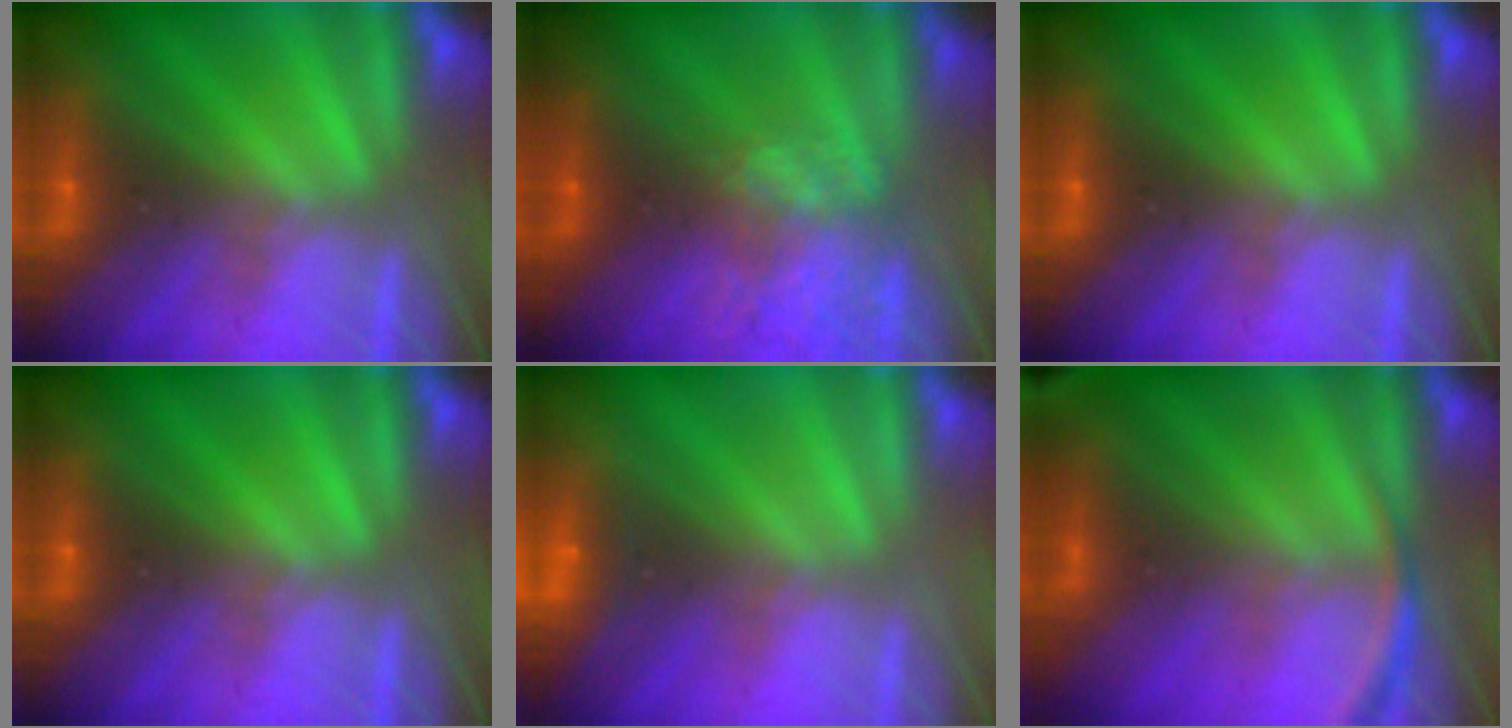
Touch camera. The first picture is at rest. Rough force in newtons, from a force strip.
{"total": 7.2}
{"total": 0.0}
{"total": 0.0}
{"total": 2.3}
{"total": 2.6}